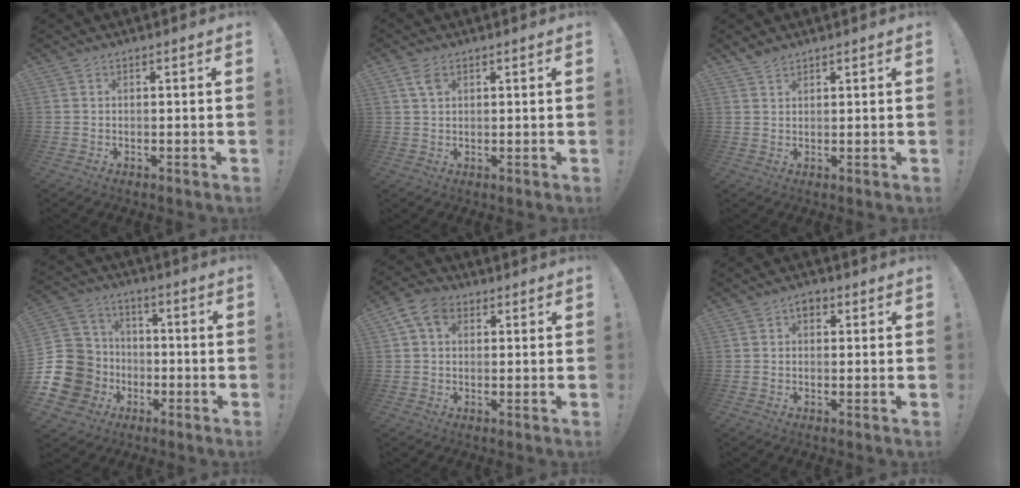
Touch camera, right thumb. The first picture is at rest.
{"total": 3.9, "force": [1.8, 2.3, 2.7], "torque": [-0.046, 0.000, 0.033]}
{"total": 2.3, "force": [2.0, 0.7, 0.9], "torque": [-0.017, -0.009, 0.037]}
{"total": 18.0, "force": [-4.4, 15.9, 7.2], "torque": [-0.137, 0.032, -0.043]}
{"total": 7.6, "force": [2.9, 5.3, 4.6], "torque": [-0.082, 0.004, 0.059]}
{"total": 3.0, "force": [0.9, 2.1, 1.9], "torque": [-0.021, 0.001, 0.013]}